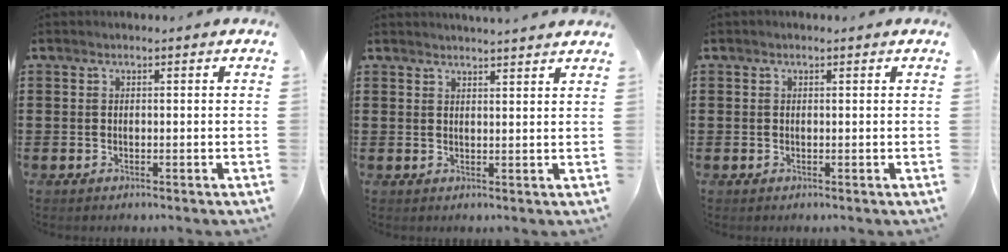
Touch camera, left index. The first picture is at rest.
{"total": 2.3, "force": [2.2, -0.5, 0.1], "torque": [-0.008, -0.009, 0.044]}
{"total": 0.0}